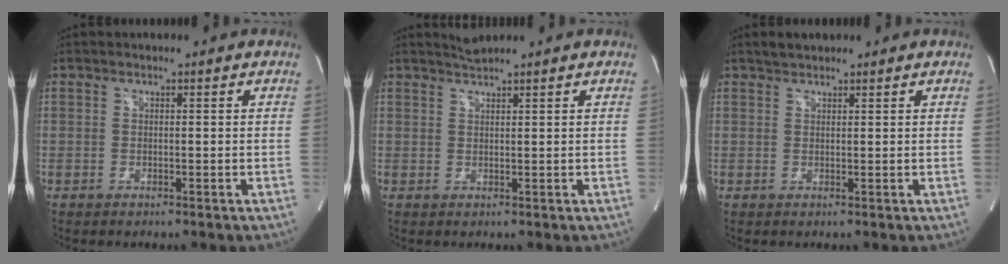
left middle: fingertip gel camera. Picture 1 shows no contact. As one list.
[{"total": 1.8, "force": [1.7, -0.5, 0.3], "torque": [-0.008, 0.004, 0.036]}, {"total": 1.8, "force": [1.6, 0.6, 0.5], "torque": [-0.015, 0.012, 0.029]}]